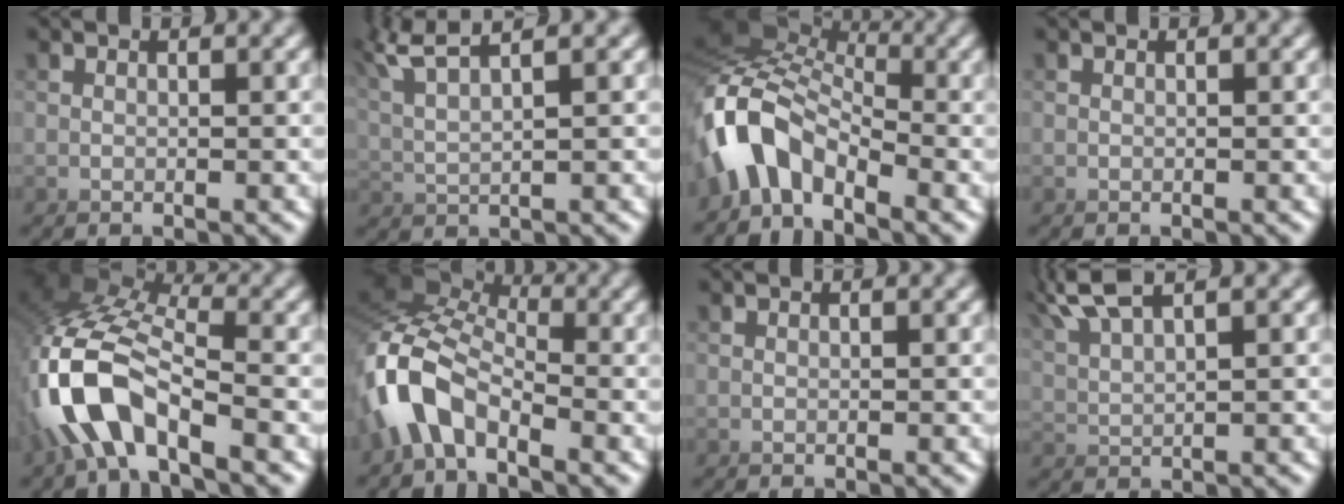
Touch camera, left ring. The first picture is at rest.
{"total": 2.3, "force": [2.0, -0.5, 1.0], "torque": [-0.079, -0.004, 0.038]}
{"total": 4.6, "force": [-1.7, 3.2, 2.8], "torque": [-0.099, -0.006, -0.042]}
{"total": 0.0}
{"total": 4.0, "force": [-0.6, 2.6, 3.0], "torque": [-0.141, -0.007, -0.019]}
{"total": 2.6, "force": [-2.3, 1.3, 0.5], "torque": [-0.073, 0.000, -0.051]}
{"total": 0.0}
{"total": 2.5, "force": [2.5, -0.1, 0.1], "torque": [-0.058, 0.002, 0.044]}